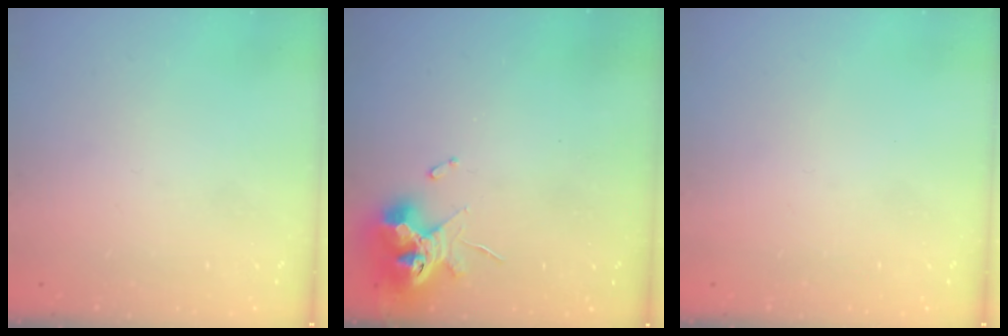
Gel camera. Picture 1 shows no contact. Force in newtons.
{"total": 11.4, "press": 11.3, "slide": 1.1}
{"total": 0.0}